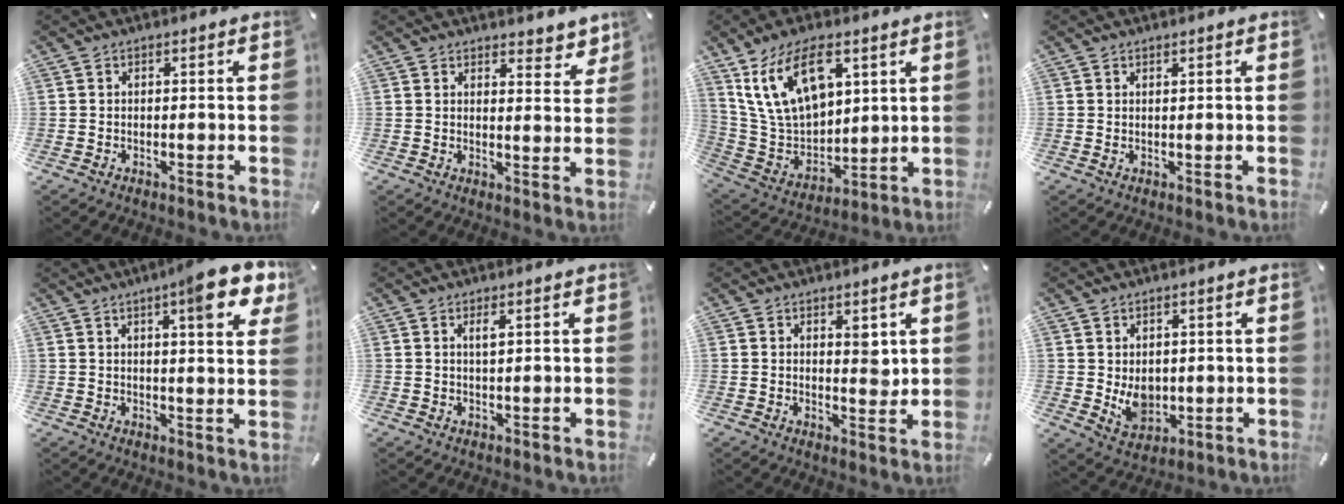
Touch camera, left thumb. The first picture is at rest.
{"total": 4.8, "force": [4.1, 2.3, 0.9], "torque": [0.008, -0.039, 0.070]}
{"total": 16.2, "force": [8.9, 9.4, 9.8], "torque": [-0.229, -0.028, 0.162]}
{"total": 1.0, "force": [0.7, 0.0, 0.7], "torque": [-0.012, -0.002, 0.013]}
{"total": 11.3, "force": [6.4, 2.6, 9.0], "torque": [-0.126, -0.033, 0.100]}
{"total": 2.0, "force": [0.9, 0.3, 1.7], "torque": [-0.028, -0.003, 0.013]}
{"total": 4.1, "force": [2.5, 2.3, 2.3], "torque": [-0.013, -0.022, 0.036]}
{"total": 6.2, "force": [1.0, 5.1, 3.2], "torque": [-0.037, -0.010, 0.022]}